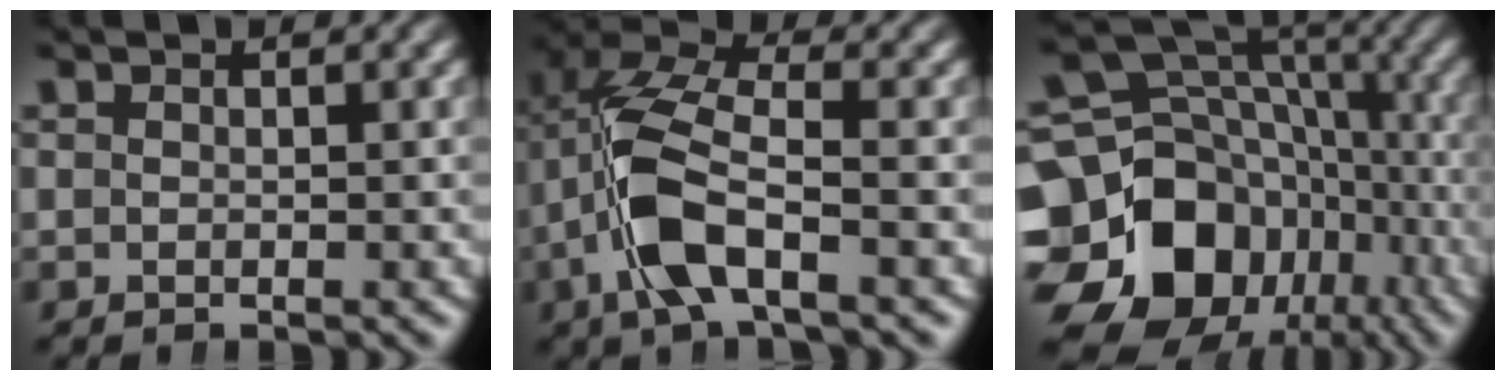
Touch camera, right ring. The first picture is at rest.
{"total": 6.7, "force": [0.4, 3.6, 5.7], "torque": [-0.139, -0.009, 0.007]}
{"total": 18.6, "force": [-5.1, 14.7, 10.2], "torque": [-0.172, -0.064, -0.063]}